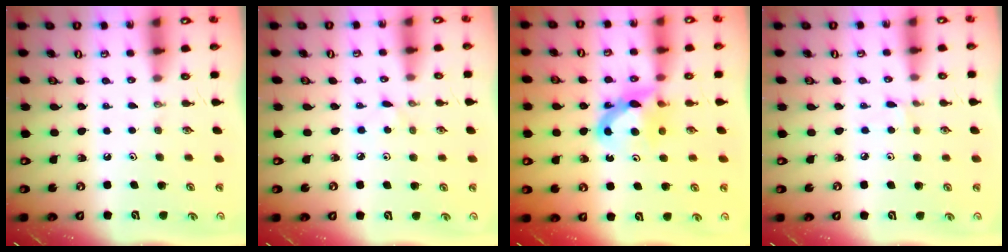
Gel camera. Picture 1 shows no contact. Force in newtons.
{"total": 2.9, "press": 2.9, "slide": 0.4}
{"total": 7.4, "press": 7.3, "slide": 0.5}
{"total": 2.3, "press": 2.3, "slide": 0.3}